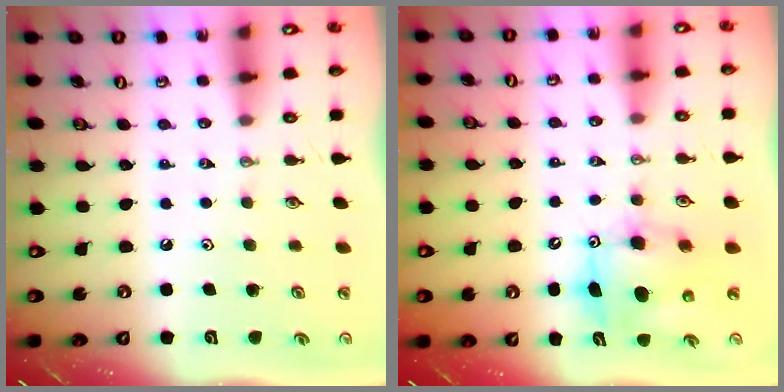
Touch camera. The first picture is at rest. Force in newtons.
{"total": 8.3, "press": 8.1, "slide": 1.9}